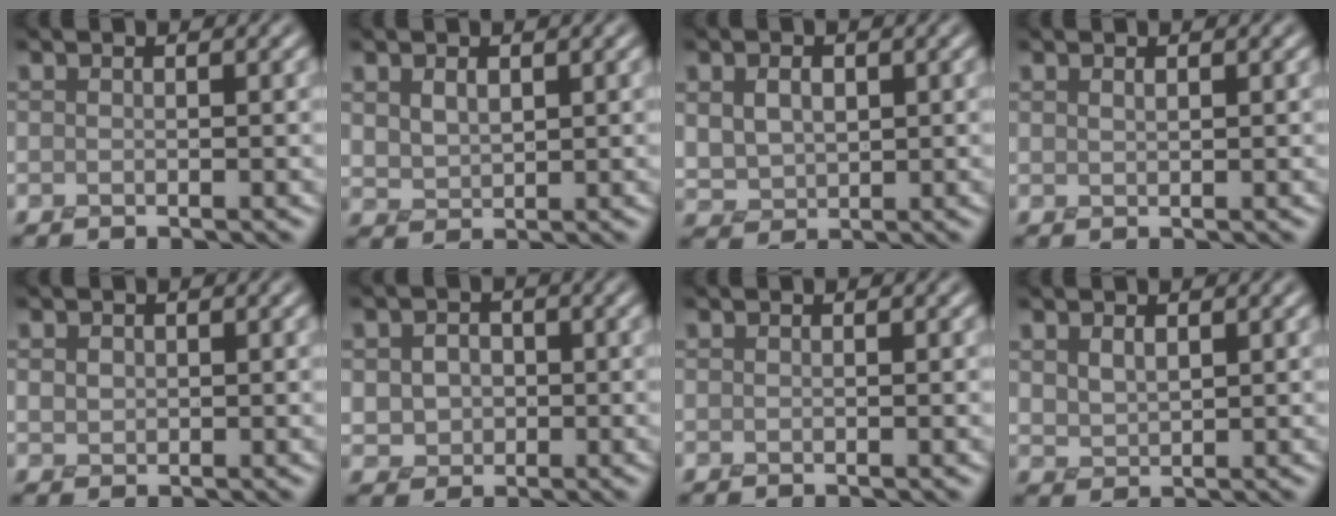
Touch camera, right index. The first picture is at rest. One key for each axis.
{"total": 2.6, "fx": 0.7, "fy": 1.8, "fz": 1.7, "tx": -0.039, "ty": -0.007, "tz": 0.023}
{"total": 5.0, "fx": 0.3, "fy": 3.9, "fz": 3.1, "tx": -0.068, "ty": 0.006, "tz": 0.011}
{"total": 0.5, "fx": 0.5, "fy": 0.0, "fz": 0.2, "tx": -0.008, "ty": -0.003, "tz": 0.014}
{"total": 1.1, "fx": 0.2, "fy": 1.0, "fz": 0.5, "tx": -0.011, "ty": -0.003, "tz": 0.007}
{"total": 4.4, "fx": -0.3, "fy": 3.9, "fz": 2.0, "tx": -0.026, "ty": 0.007, "tz": -0.024}
{"total": 0.0}
{"total": 1.9, "fx": 0.8, "fy": 1.2, "fz": 1.3, "tx": -0.031, "ty": -0.007, "tz": 0.023}